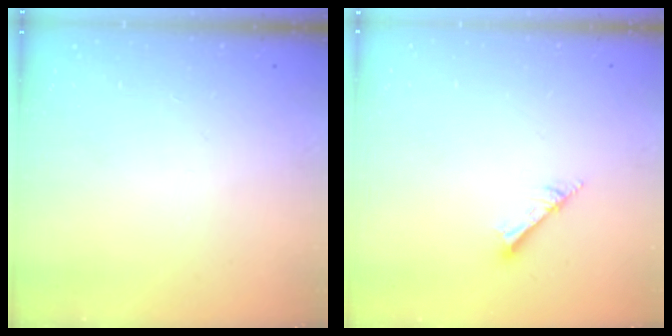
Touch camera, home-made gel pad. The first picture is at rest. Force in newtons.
{"total": 3.2, "press": 3.2, "slide": 0.0}